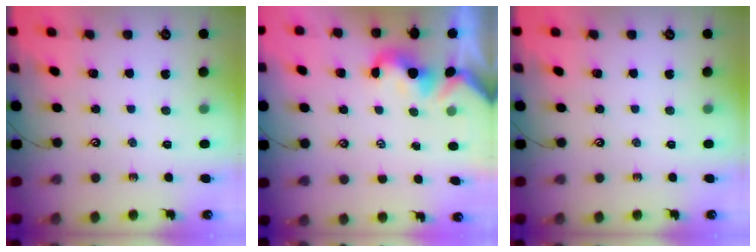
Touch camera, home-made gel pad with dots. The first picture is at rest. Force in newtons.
{"total": 1.1, "press": 1.0, "slide": 0.4}
{"total": 0.0}